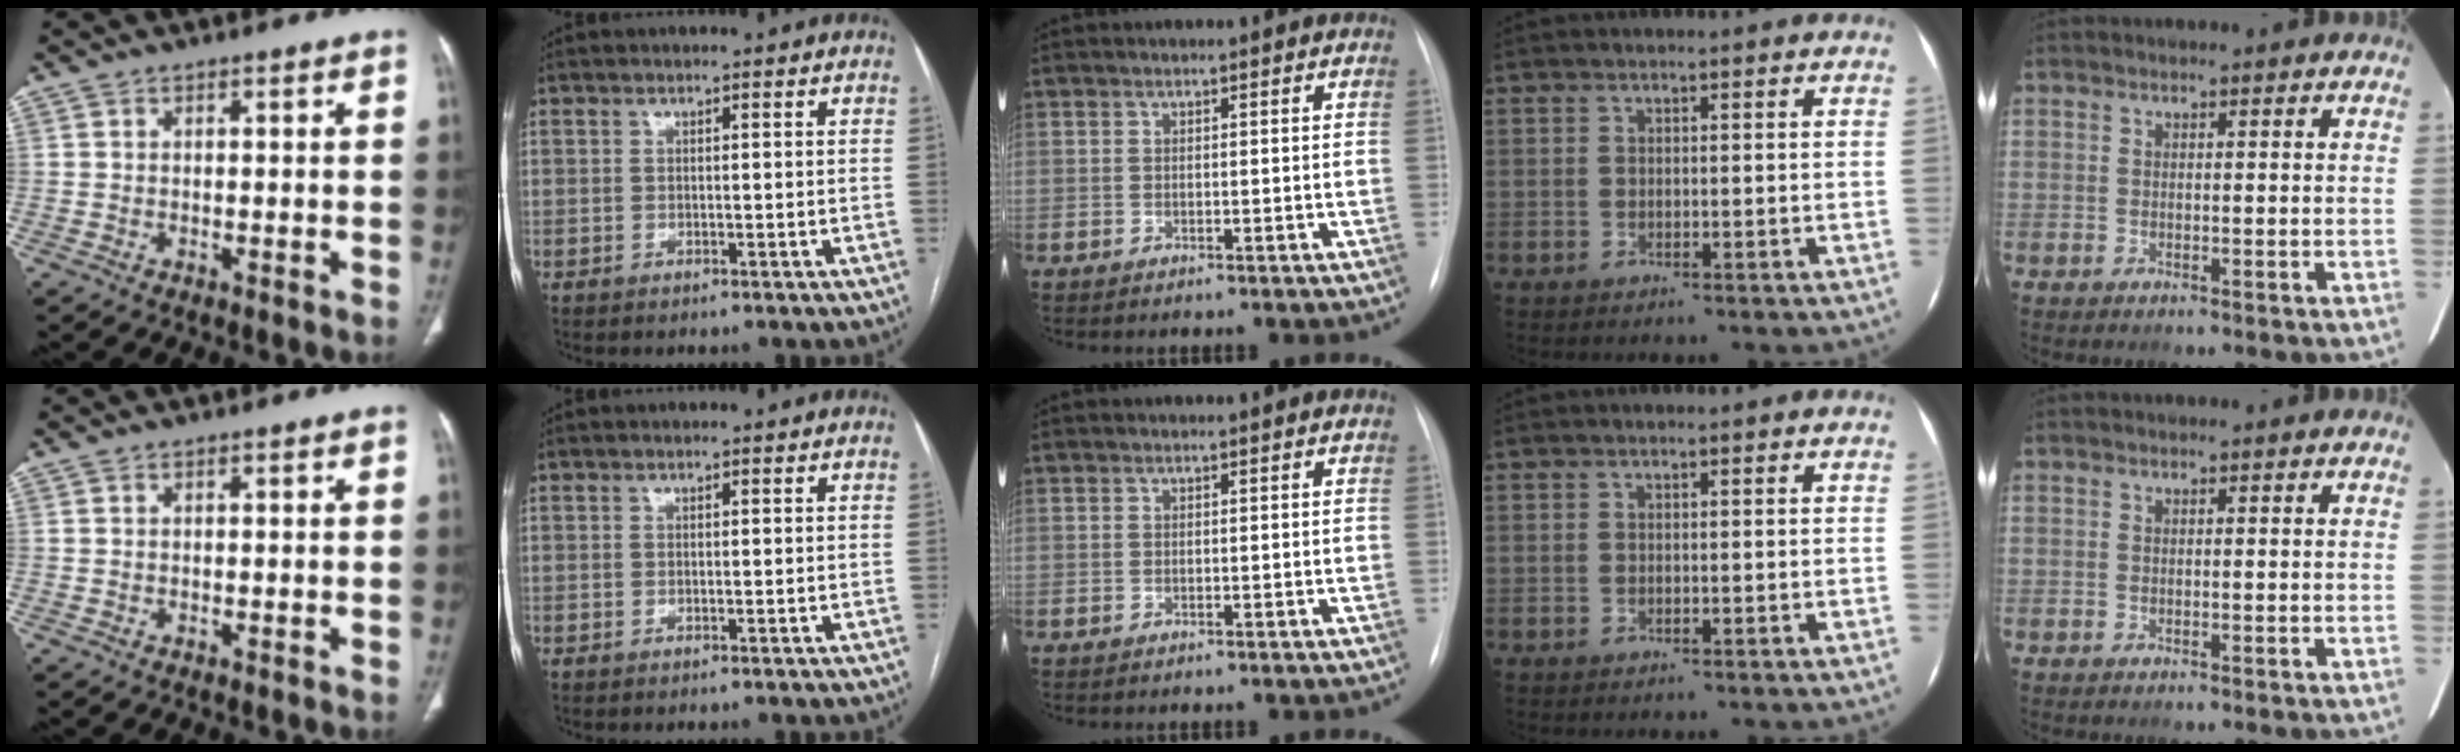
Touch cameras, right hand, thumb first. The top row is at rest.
{}